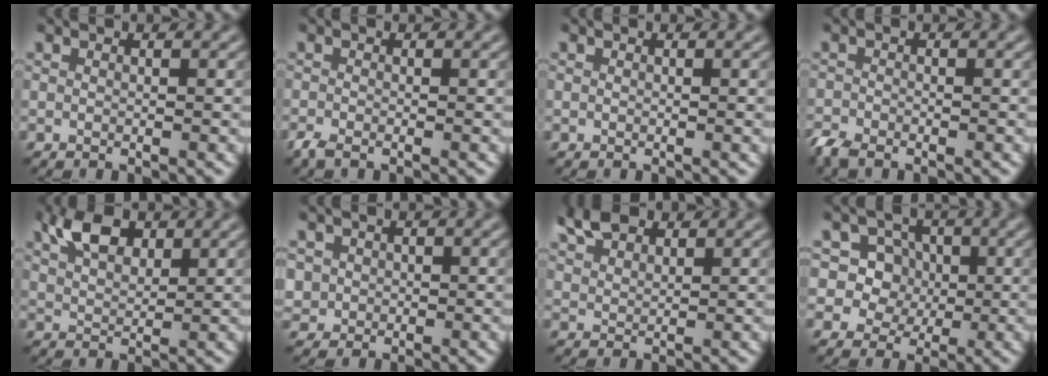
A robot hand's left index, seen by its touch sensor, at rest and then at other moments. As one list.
[{"total": 1.2, "force": [-1.0, 0.3, 0.6], "torque": [-0.016, -0.005, -0.024]}, {"total": 0.9, "force": [0.0, 0.4, 0.8], "torque": [-0.008, -0.004, 0.000]}, {"total": 1.9, "force": [-1.7, 0.6, 0.8], "torque": [-0.017, -0.006, -0.041]}, {"total": 4.4, "force": [2.6, 2.3, 2.6], "torque": [-0.053, 0.010, 0.048]}, {"total": 1.8, "force": [0.2, 1.7, 0.2], "torque": [0.000, 0.001, 0.017]}, {"total": 3.3, "force": [2.6, 1.4, 1.3], "torque": [-0.028, 0.014, 0.053]}, {"total": 7.5, "force": [2.3, 6.6, 2.7], "torque": [-0.046, 0.025, 0.026]}]